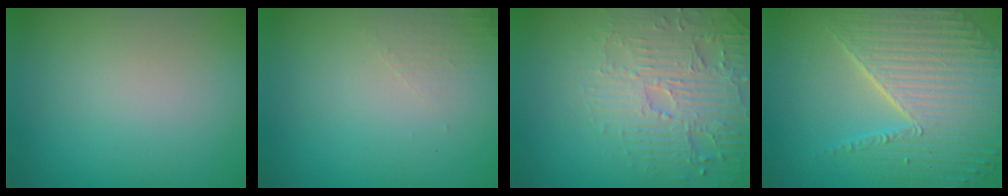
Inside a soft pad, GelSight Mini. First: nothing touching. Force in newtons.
{"total": 1.3, "press": 1.2, "slide": 0.4}
{"total": 4.4, "press": 4.2, "slide": 1.4}
{"total": 6.9, "press": 5.5, "slide": 4.2}